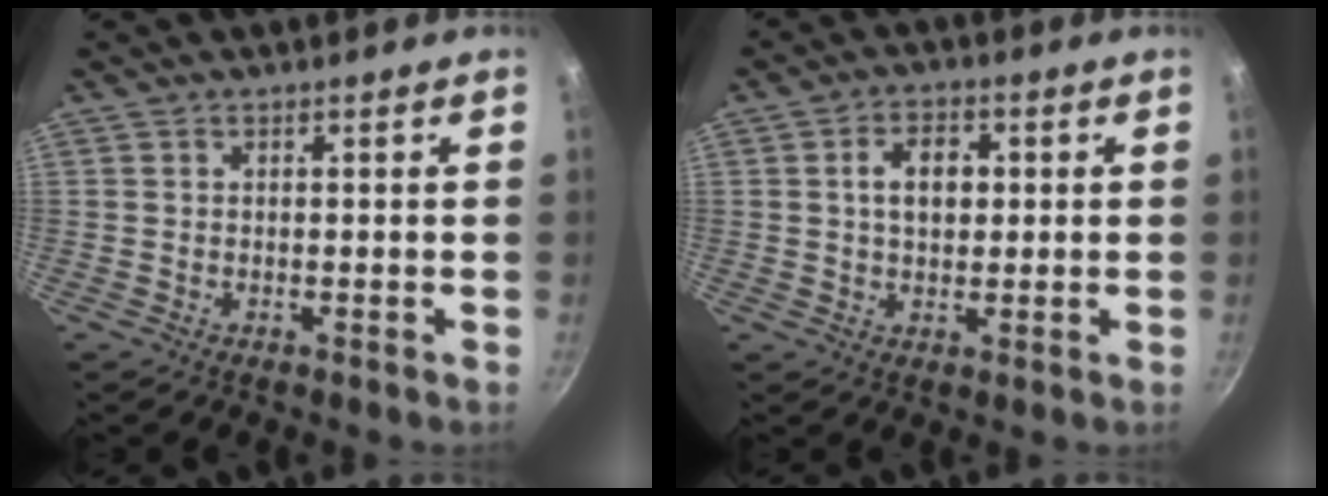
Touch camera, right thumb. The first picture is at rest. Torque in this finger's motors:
{"motor_torque": [-0.28, 1.47, 1.14, -0.10, 0.26]}